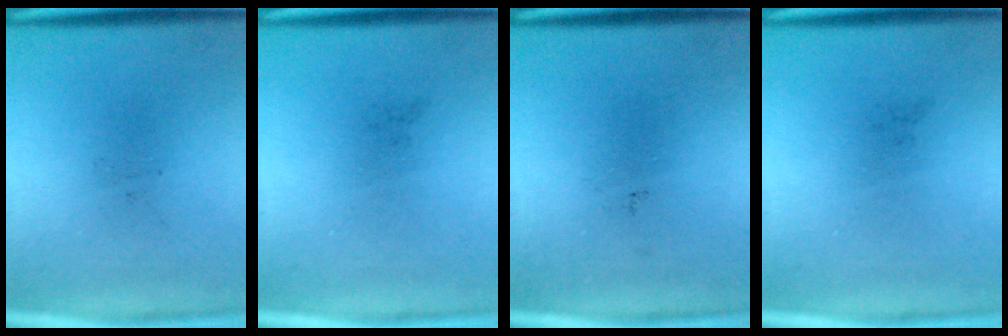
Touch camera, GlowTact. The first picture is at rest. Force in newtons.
{"total": 0.0}
{"total": 0.0}
{"total": 0.0}